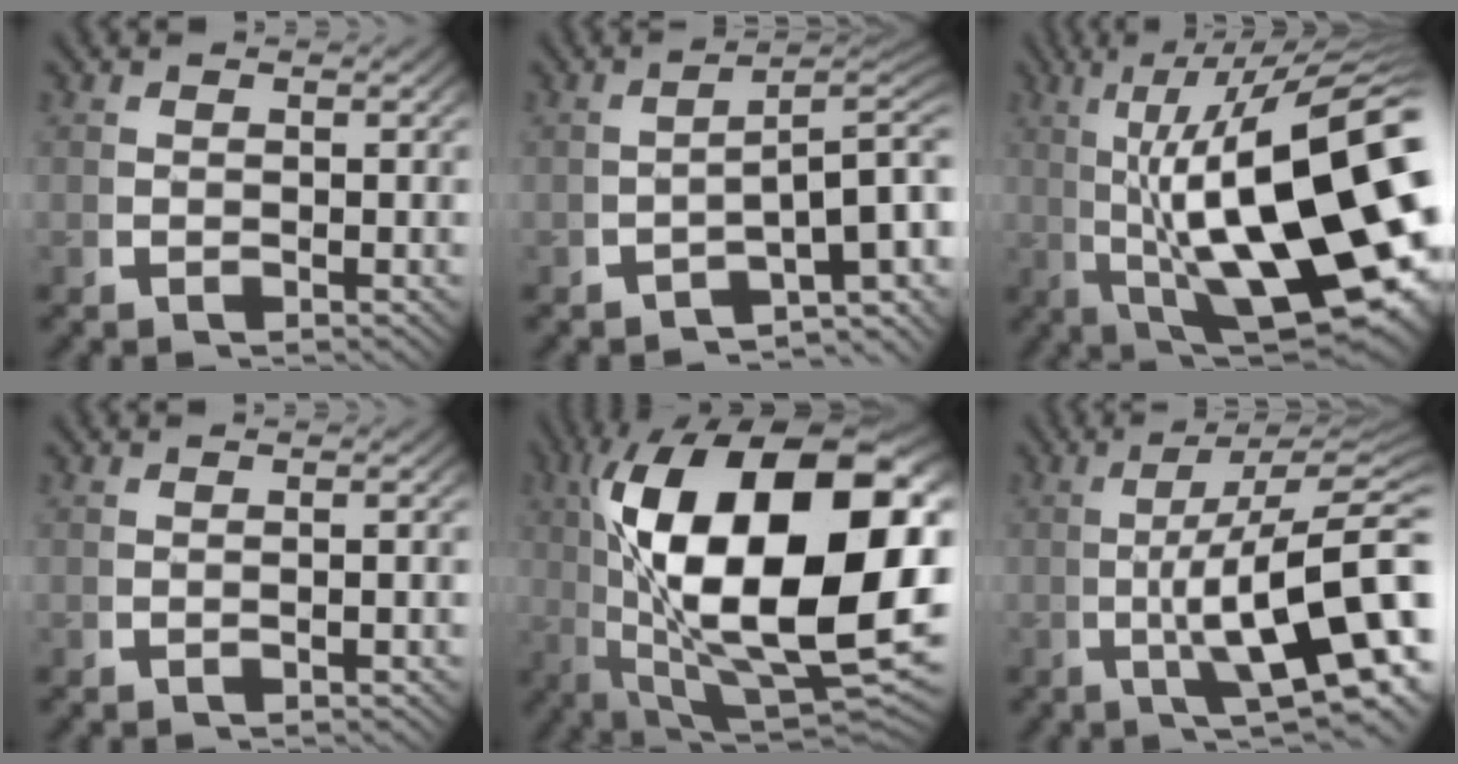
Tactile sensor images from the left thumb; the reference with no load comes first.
{"total": 9.3, "force": [-2.6, 4.6, 7.6], "torque": [-0.108, -0.022, -0.031]}
{"total": 21.3, "force": [-1.5, 11.1, 18.1], "torque": [-0.307, -0.082, 0.020]}
{"total": 0.6, "force": [-0.4, 0.1, 0.5], "torque": [-0.010, 0.006, -0.009]}
{"total": 27.1, "force": [0.4, 14.9, 22.6], "torque": [-0.395, -0.082, 0.051]}
{"total": 13.6, "force": [-1.2, 6.1, 12.1], "torque": [-0.193, -0.029, -0.006]}